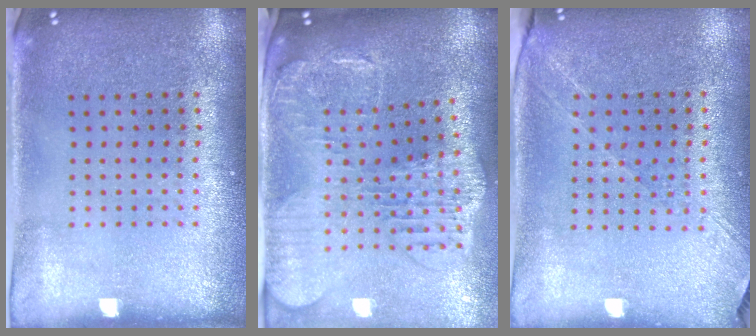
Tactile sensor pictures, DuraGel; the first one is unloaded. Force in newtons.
{"total": 2.6, "press": 2.3, "slide": 1.4}
{"total": 1.3, "press": 1.2, "slide": 0.5}